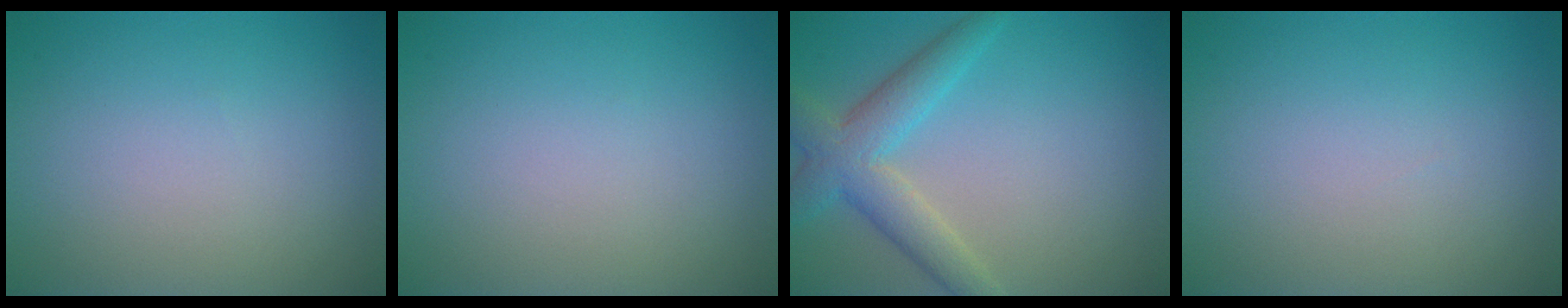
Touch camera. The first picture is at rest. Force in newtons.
{"total": 0.0}
{"total": 4.7, "press": 4.7, "slide": 0.2}
{"total": 0.0}